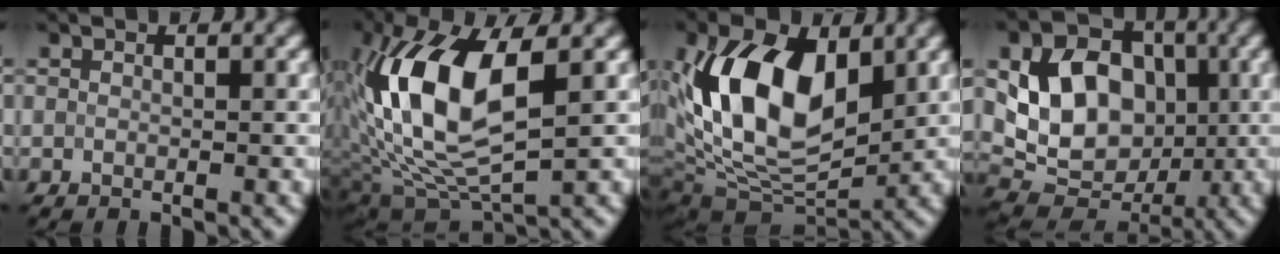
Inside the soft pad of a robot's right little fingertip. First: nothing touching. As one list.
[{"total": 11.2, "force": [1.8, 5.0, 9.8], "torque": [-0.208, 0.010, 0.030]}, {"total": 11.9, "force": [2.6, 7.0, 9.3], "torque": [-0.168, -0.002, 0.042]}, {"total": 9.0, "force": [0.7, 6.9, 5.6], "torque": [-0.105, -0.002, 0.012]}]